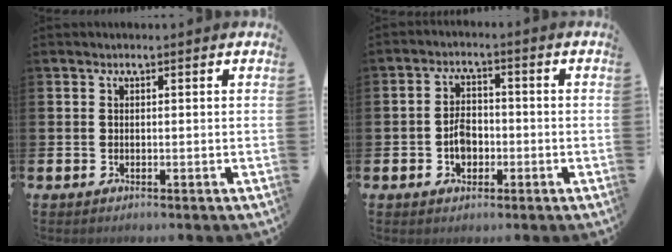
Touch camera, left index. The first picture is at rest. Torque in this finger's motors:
{"motor_torque": [0.56, 0.49, 0.14, 0.09]}